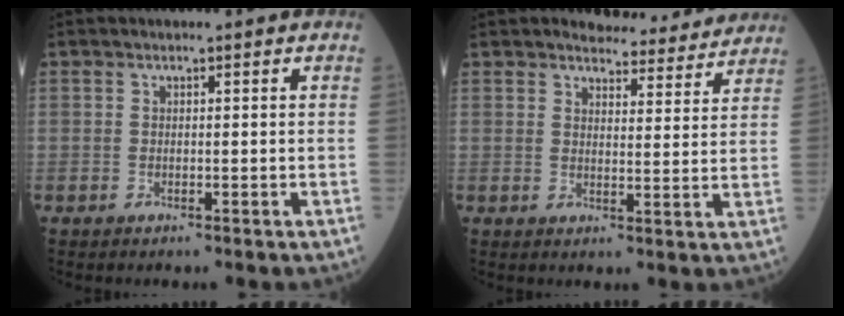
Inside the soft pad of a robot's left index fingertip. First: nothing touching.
{"total": 7.9, "force": [7.7, 1.8, 1.0], "torque": [-0.005, -0.010, 0.086]}